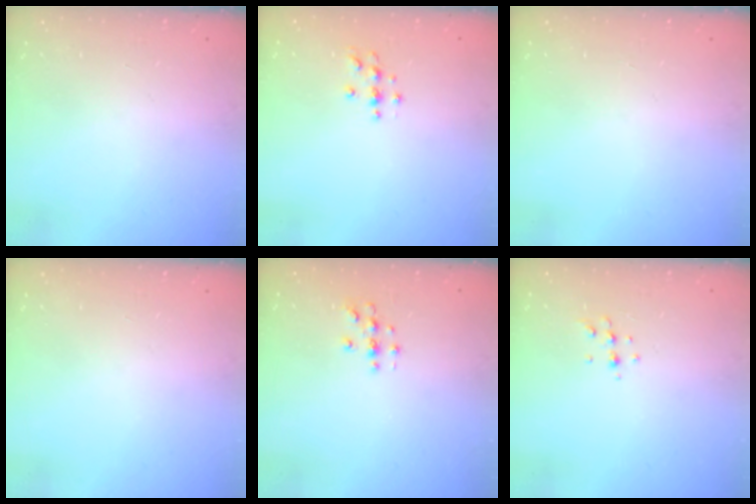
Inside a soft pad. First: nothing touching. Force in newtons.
{"total": 3.7, "press": 3.6, "slide": 0.5}
{"total": 0.0}
{"total": 0.0}
{"total": 3.0, "press": 3.0, "slide": 0.3}
{"total": 4.8, "press": 4.7, "slide": 1.1}